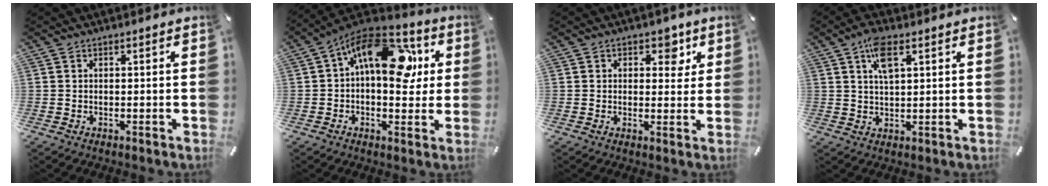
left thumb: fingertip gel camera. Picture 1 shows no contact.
{"total": 19.5, "force": [5.0, 11.2, 15.2], "torque": [-0.207, -0.007, 0.085]}
{"total": 5.6, "force": [2.5, 3.9, 3.2], "torque": [-0.016, -0.011, 0.033]}
{"total": 6.3, "force": [3.0, 2.5, 4.9], "torque": [-0.098, 0.003, 0.052]}